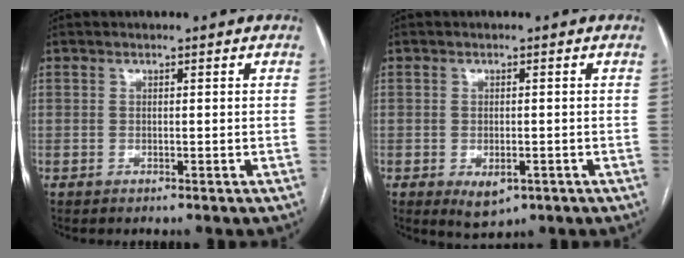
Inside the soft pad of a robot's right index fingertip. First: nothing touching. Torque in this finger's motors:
{"motor_torque": [0.77, -0.33, 0.17, 0.05]}